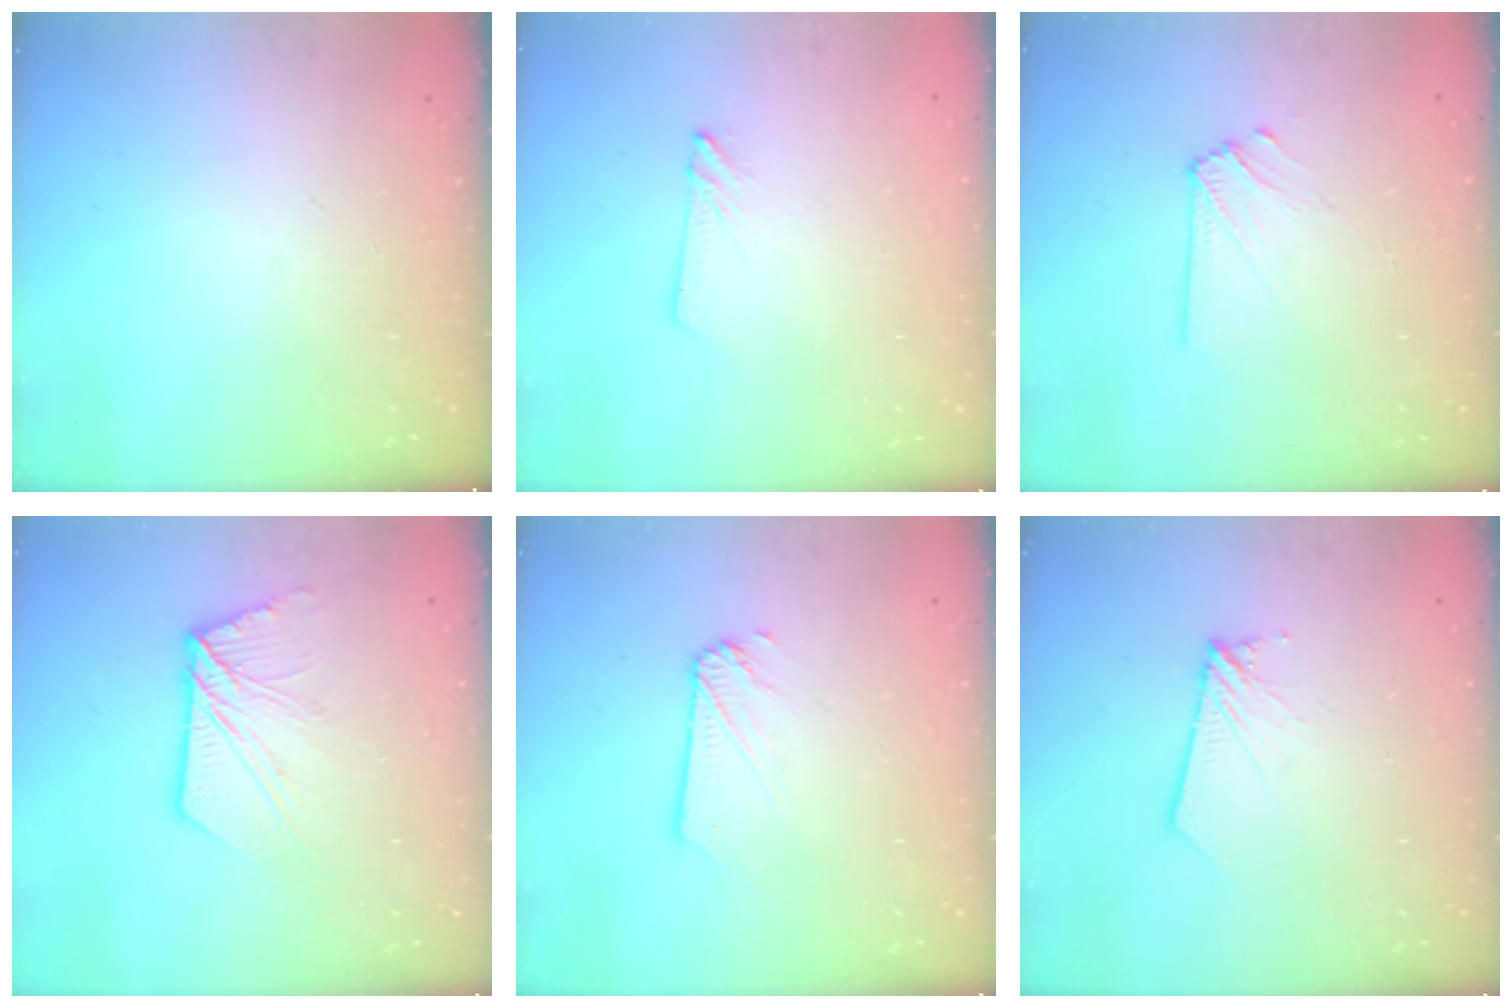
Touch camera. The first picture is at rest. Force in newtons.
{"total": 2.4, "press": 2.4, "slide": 0.2}
{"total": 5.9, "press": 5.8, "slide": 0.9}
{"total": 11.5, "press": 11.4, "slide": 1.0}
{"total": 1.9, "press": 1.9, "slide": 0.3}
{"total": 2.8, "press": 2.8, "slide": 0.3}